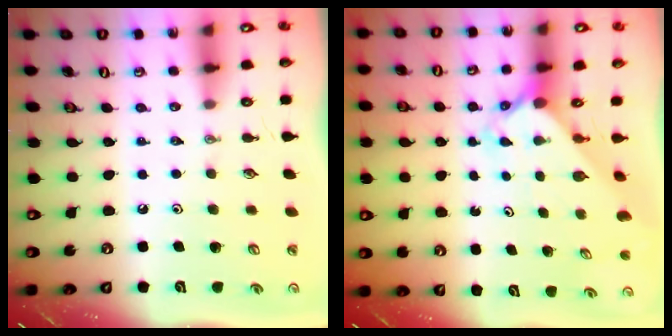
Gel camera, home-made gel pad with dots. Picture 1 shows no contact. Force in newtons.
{"total": 2.4, "press": 2.4, "slide": 0.2}